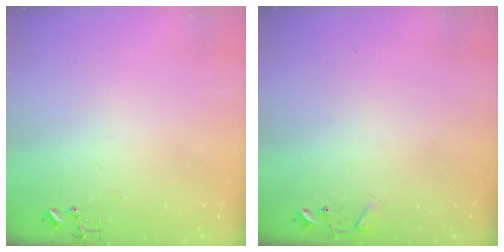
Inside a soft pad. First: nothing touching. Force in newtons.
{"total": 8.0, "press": 8.0, "slide": 0.5}